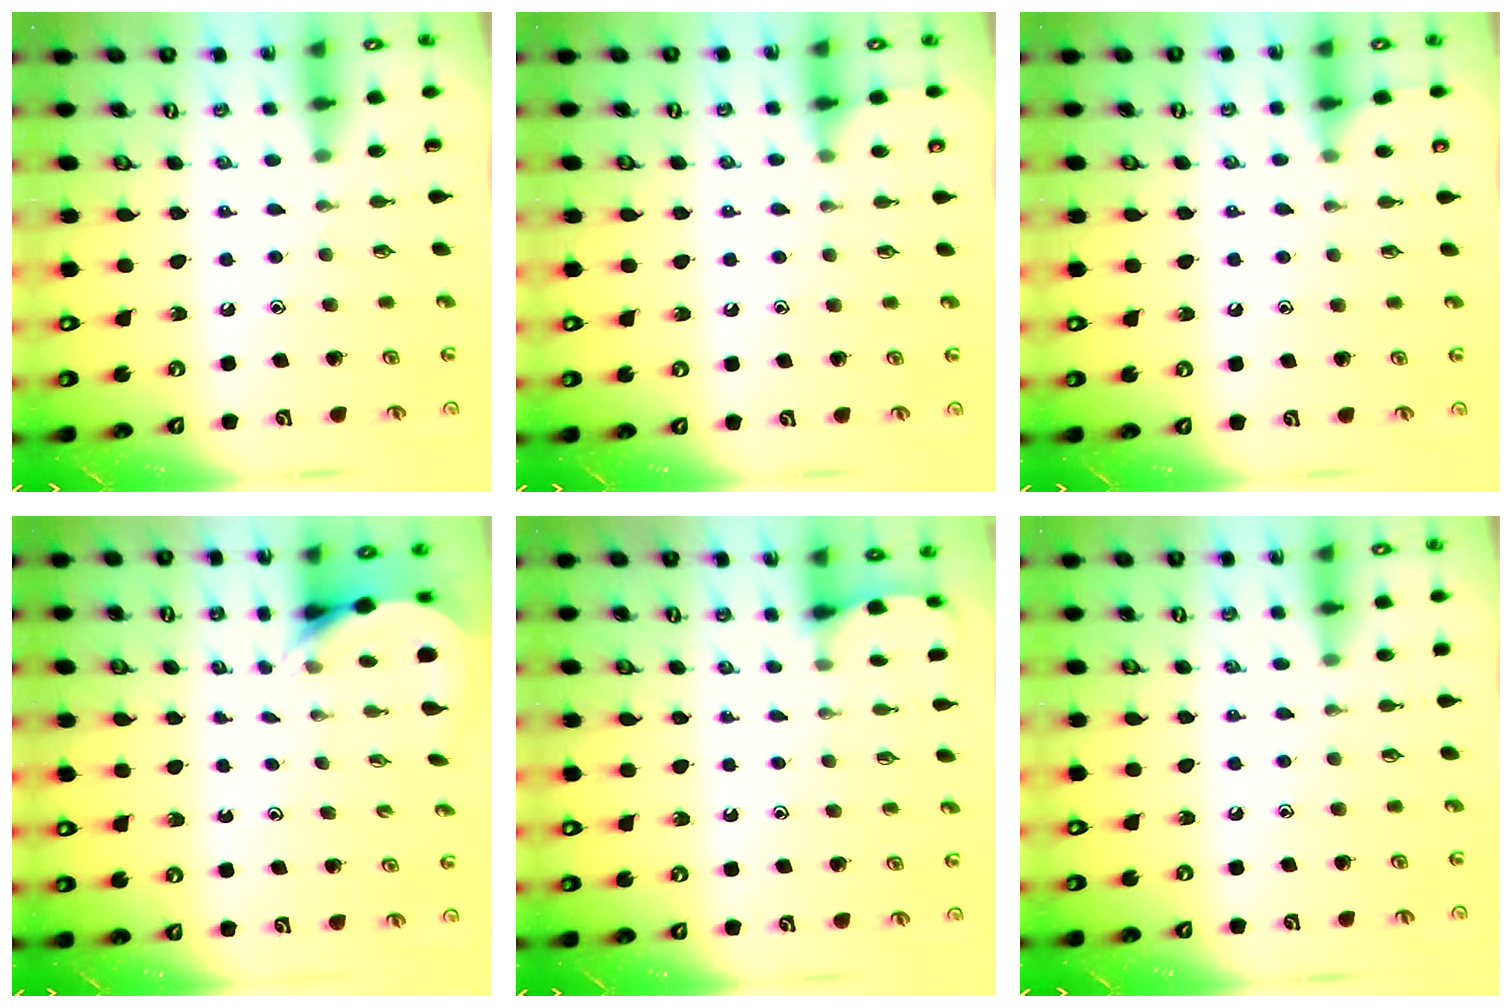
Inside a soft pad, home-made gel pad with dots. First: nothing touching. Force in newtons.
{"total": 4.5, "press": 4.4, "slide": 0.6}
{"total": 4.5, "press": 4.4, "slide": 0.6}
{"total": 5.4, "press": 5.4, "slide": 0.4}
{"total": 2.8, "press": 2.8, "slide": 0.1}
{"total": 2.4, "press": 2.4, "slide": 0.4}